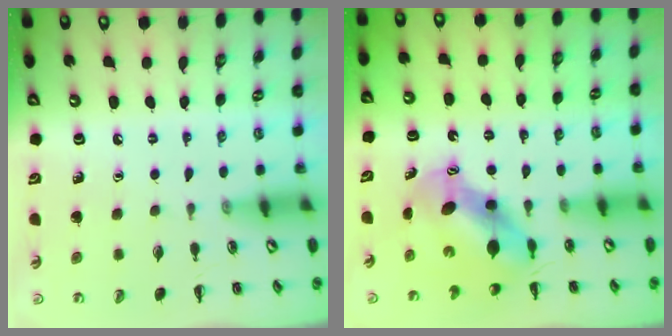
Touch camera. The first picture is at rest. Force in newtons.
{"total": 7.2, "press": 7.1, "slide": 1.5}